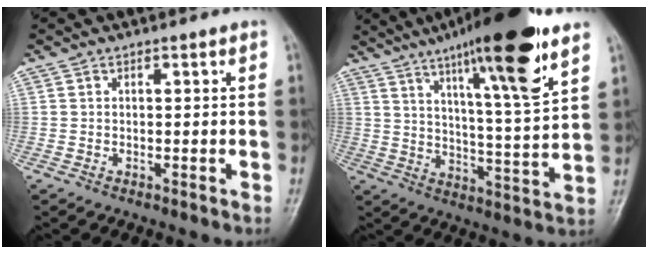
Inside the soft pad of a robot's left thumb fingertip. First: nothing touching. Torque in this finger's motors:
{"motor_torque": [0.62, -0.75, 2.46, -0.31, 0.41]}